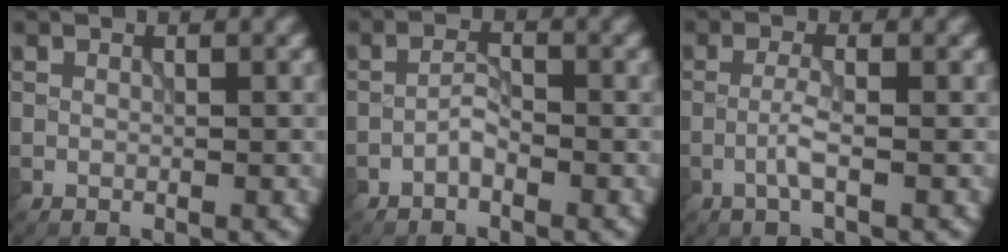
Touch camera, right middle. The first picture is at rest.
{"total": 1.5, "force": [-1.0, 0.4, 1.0], "torque": [-0.019, 0.006, -0.023]}
{"total": 1.9, "force": [-0.7, 0.2, 1.7], "torque": [-0.037, 0.006, -0.019]}